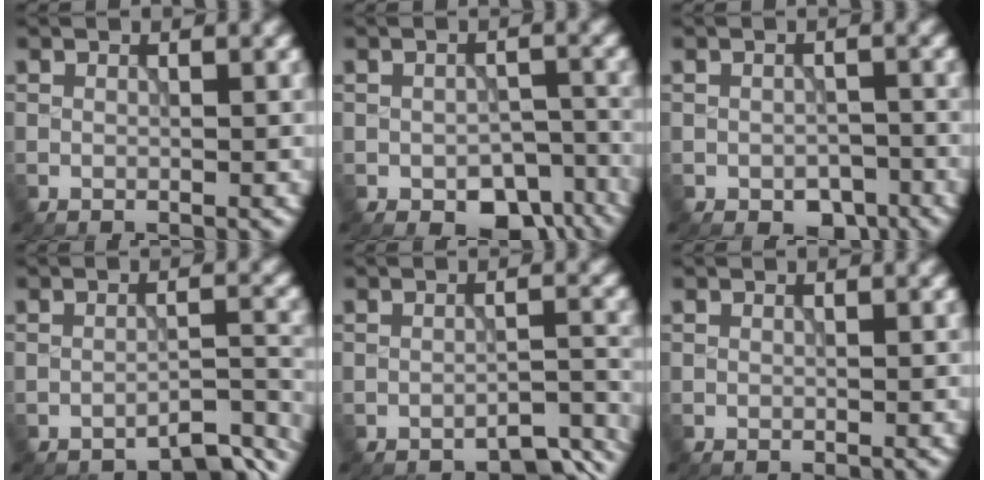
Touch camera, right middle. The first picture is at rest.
{"total": 5.8, "force": [-3.5, 3.1, 3.4], "torque": [-0.036, -0.020, -0.040]}
{"total": 2.8, "force": [-1.6, 1.7, 1.5], "torque": [-0.019, -0.005, -0.020]}
{"total": 3.6, "force": [-3.3, 0.6, 1.2], "torque": [-0.012, 0.004, -0.046]}
{"total": 3.2, "force": [-2.8, 0.8, 1.2], "torque": [-0.013, 0.002, -0.035]}
{"total": 0.0}